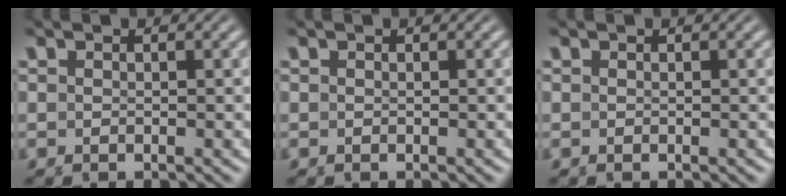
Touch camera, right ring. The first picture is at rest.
{"total": 0.0}
{"total": 0.0}